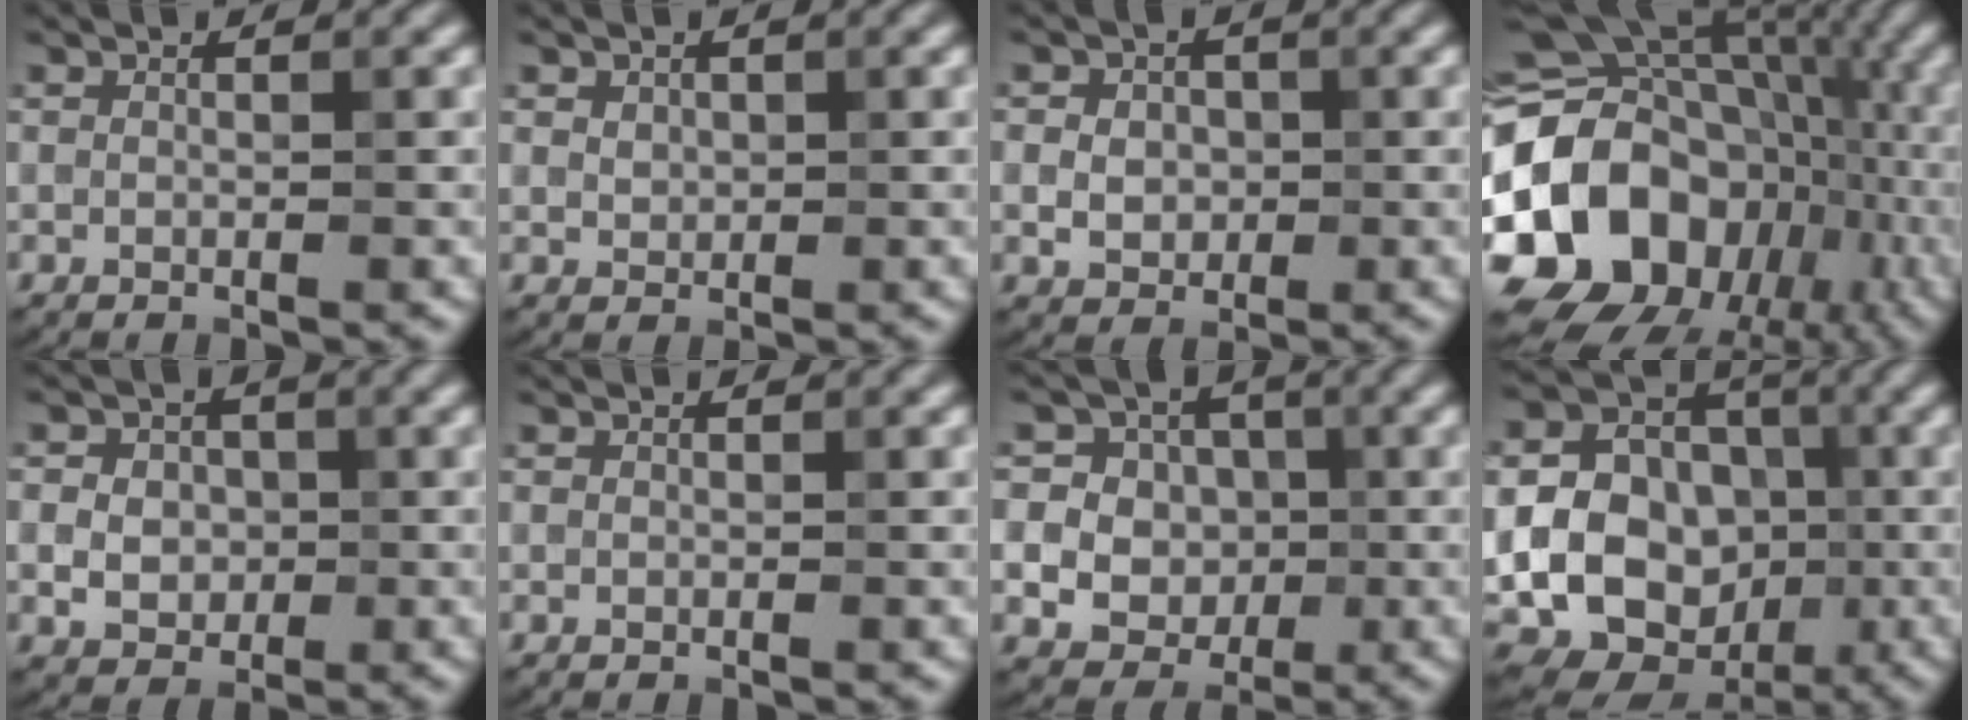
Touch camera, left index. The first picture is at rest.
{"total": 1.3, "force": [0.5, 1.0, 0.5], "torque": [-0.007, -0.002, 0.014]}
{"total": 3.4, "force": [0.1, 2.9, 1.8], "torque": [-0.018, 0.006, -0.013]}
{"total": 18.6, "force": [-4.1, 15.0, 10.2], "torque": [-0.211, 0.001, -0.078]}
{"total": 4.5, "force": [0.2, 3.9, 2.3], "torque": [-0.024, 0.015, -0.015]}
{"total": 0.0}
{"total": 11.7, "force": [0.8, 10.8, 4.2], "torque": [-0.104, 0.029, -0.002]}
{"total": 18.5, "force": [-3.1, 16.2, 8.5], "torque": [-0.180, -0.006, -0.068]}